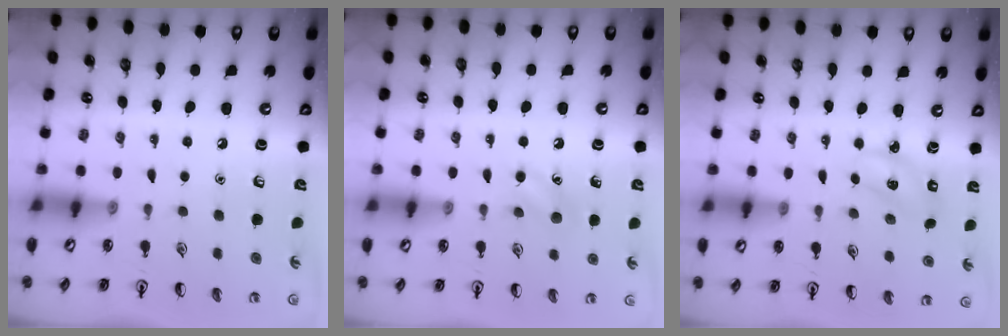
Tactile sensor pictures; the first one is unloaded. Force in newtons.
{"total": 6.9, "press": 6.7, "slide": 1.8}
{"total": 2.2, "press": 2.1, "slide": 0.5}